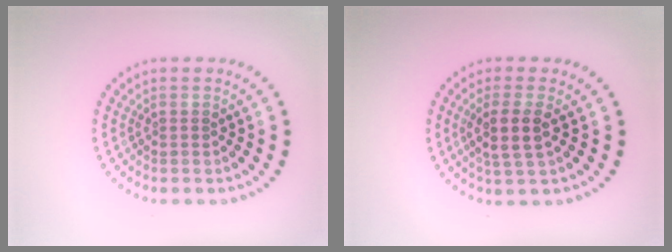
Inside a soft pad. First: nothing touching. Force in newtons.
{"total": 2.8, "press": 2.4, "slide": 1.5}